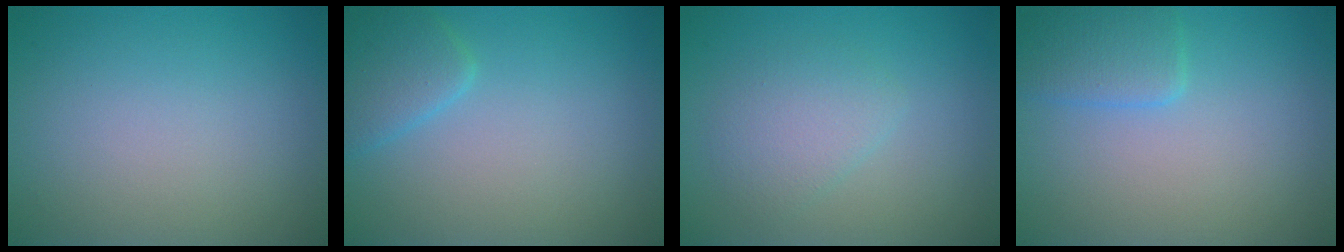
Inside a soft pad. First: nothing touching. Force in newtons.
{"total": 2.6, "press": 2.6, "slide": 0.2}
{"total": 2.4, "press": 2.4, "slide": 0.1}
{"total": 2.6, "press": 2.5, "slide": 0.3}